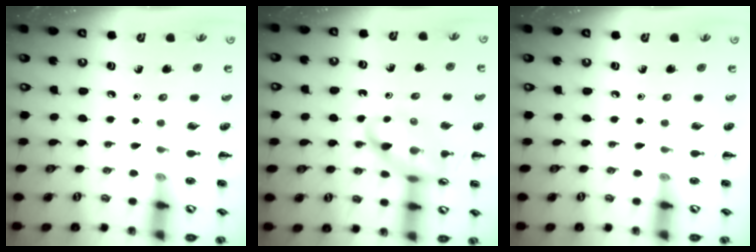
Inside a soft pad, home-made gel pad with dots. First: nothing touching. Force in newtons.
{"total": 14.6, "press": 14.4, "slide": 2.4}
{"total": 0.0}